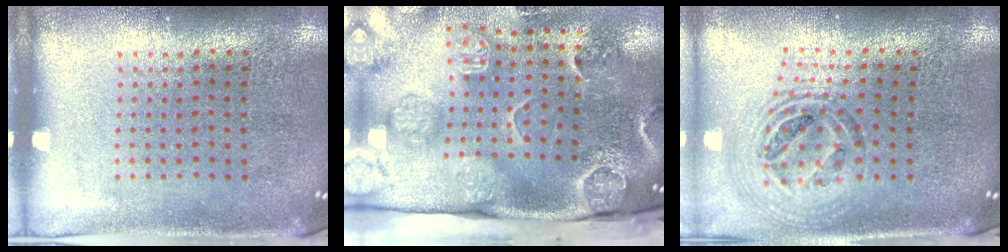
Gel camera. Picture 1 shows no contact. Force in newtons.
{"total": 4.5, "press": 3.4, "slide": 3.0}
{"total": 1.3, "press": 1.2, "slide": 0.6}